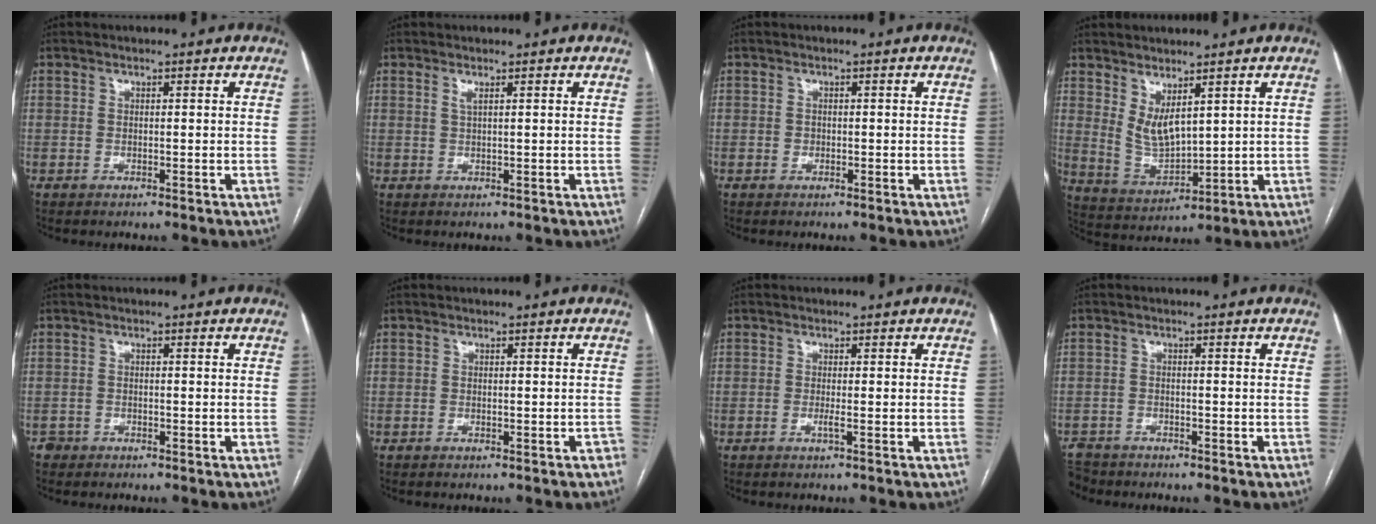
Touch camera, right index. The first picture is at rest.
{"total": 0.9, "force": [0.5, 0.0, 0.7], "torque": [-0.020, 0.000, 0.011]}
{"total": 0.7, "force": [0.0, 0.7, 0.1], "torque": [0.001, 0.003, 0.001]}
{"total": 6.0, "force": [3.1, 2.2, 4.6], "torque": [-0.097, -0.013, 0.079]}
{"total": 1.2, "force": [-0.9, 0.7, -0.2], "torque": [-0.003, 0.004, -0.015]}
{"total": 1.1, "force": [-0.9, 0.4, 0.5], "torque": [-0.004, 0.002, -0.009]}
{"total": 0.6, "force": [-0.2, -0.2, 0.5], "torque": [-0.010, 0.000, -0.005]}
{"total": 4.0, "force": [-3.7, 1.5, -0.2], "torque": [0.003, -0.008, -0.069]}